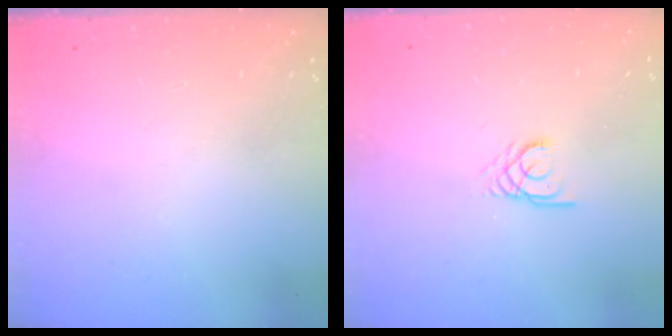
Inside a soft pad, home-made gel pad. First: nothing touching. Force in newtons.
{"total": 2.4, "press": 2.4, "slide": 0.3}